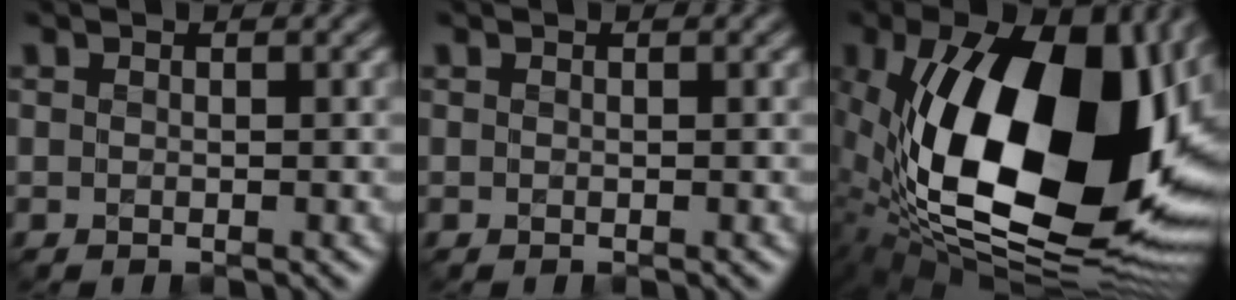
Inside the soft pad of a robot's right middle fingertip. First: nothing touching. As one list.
[{"total": 0.0}, {"total": 21.2, "force": [0.8, 11.2, 18.0], "torque": [-0.342, -0.030, 0.022]}]